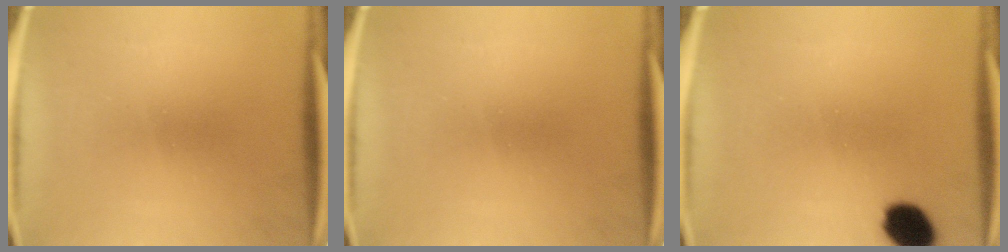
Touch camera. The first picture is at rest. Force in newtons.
{"total": 0.0}
{"total": 7.5}